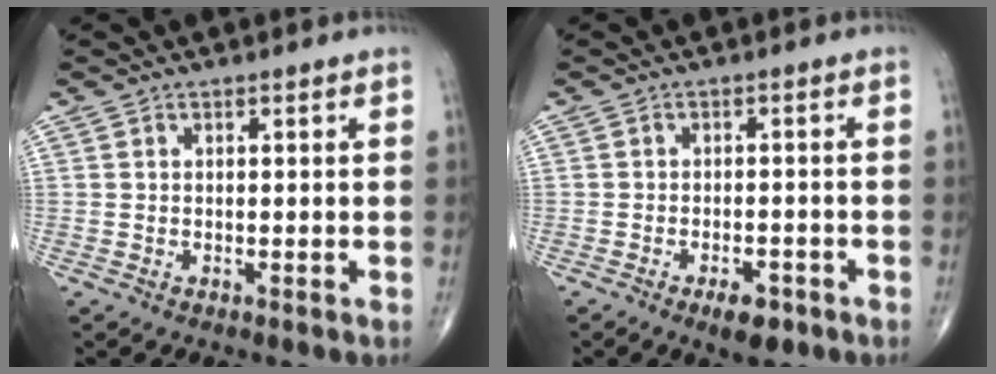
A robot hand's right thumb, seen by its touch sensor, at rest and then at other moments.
{"total": 4.5, "force": [-2.6, 2.0, 3.0], "torque": [-0.039, 0.007, -0.036]}